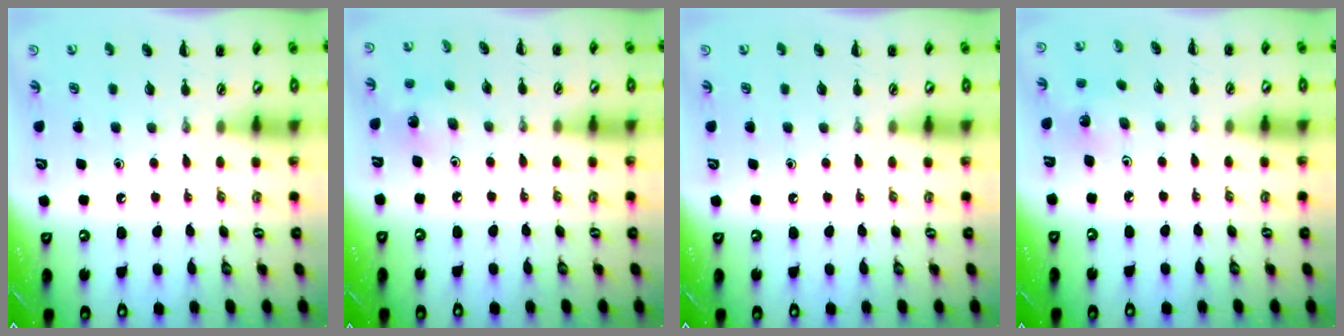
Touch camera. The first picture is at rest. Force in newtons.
{"total": 1.8, "press": 1.7, "slide": 0.5}
{"total": 0.0}
{"total": 1.7, "press": 1.5, "slide": 0.7}